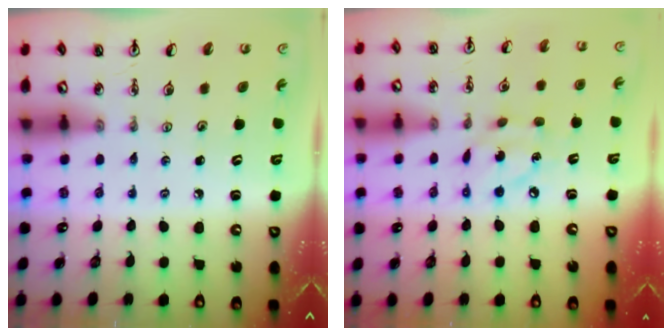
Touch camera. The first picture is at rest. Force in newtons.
{"total": 8.9, "press": 8.9, "slide": 0.5}